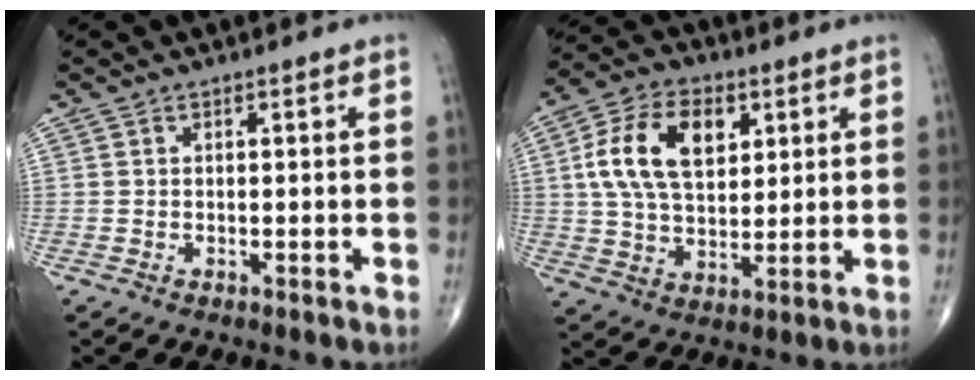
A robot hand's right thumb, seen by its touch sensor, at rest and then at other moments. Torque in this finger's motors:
{"motor_torque": [0.37, 0.76, 0.43, -0.04, 0.36]}